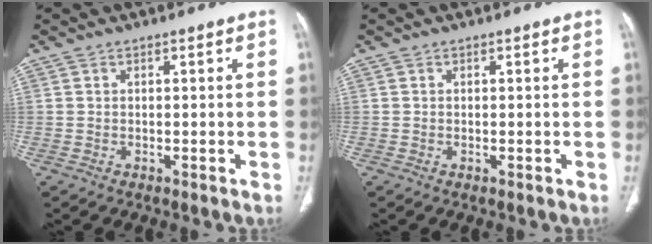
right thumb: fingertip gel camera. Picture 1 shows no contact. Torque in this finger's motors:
{"motor_torque": [-0.08, -0.08, 0.09, -0.21, -0.02]}